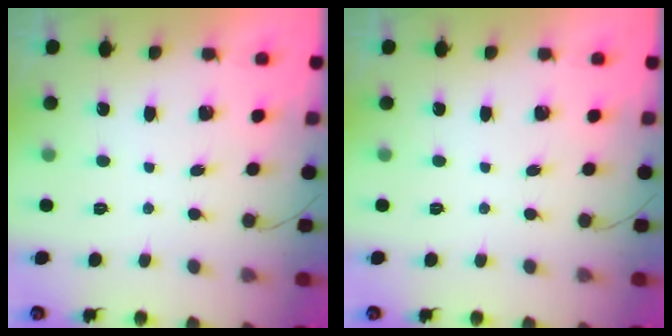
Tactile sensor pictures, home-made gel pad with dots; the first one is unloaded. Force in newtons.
{"total": 0.0}